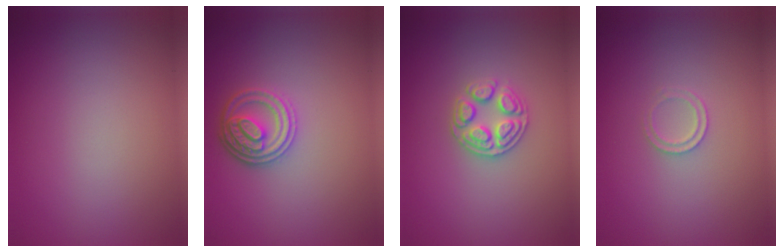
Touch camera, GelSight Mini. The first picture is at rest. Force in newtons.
{"total": 3.2, "press": 3.0, "slide": 1.3}
{"total": 2.9, "press": 2.7, "slide": 1.0}
{"total": 1.2, "press": 1.2, "slide": 0.2}